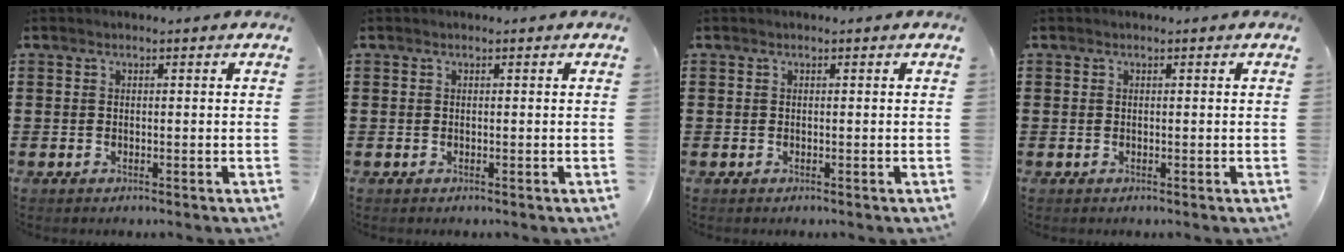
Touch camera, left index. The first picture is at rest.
{"total": 0.0}
{"total": 0.0}
{"total": 0.0}